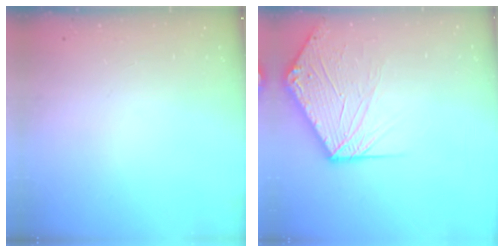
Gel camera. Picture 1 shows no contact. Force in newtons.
{"total": 11.6, "press": 11.4, "slide": 1.7}